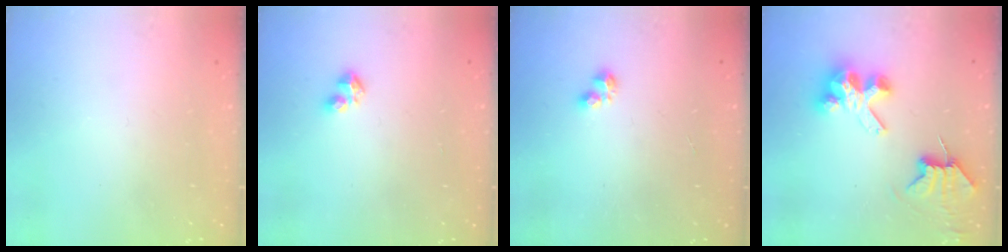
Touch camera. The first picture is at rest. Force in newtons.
{"total": 2.9, "press": 2.8, "slide": 0.6}
{"total": 2.2, "press": 2.2, "slide": 0.3}
{"total": 8.4, "press": 8.3, "slide": 0.9}